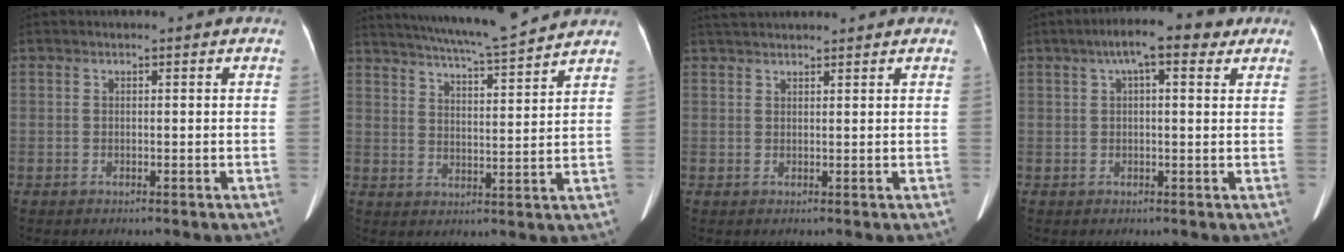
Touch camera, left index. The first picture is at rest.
{"total": 15.1, "force": [13.7, 0.0, 6.4], "torque": [-0.112, -0.003, 0.199]}
{"total": 6.8, "force": [6.3, 0.6, 2.6], "torque": [-0.038, 0.029, 0.094]}
{"total": 7.3, "force": [3.9, 1.8, 6.0], "torque": [-0.094, 0.021, 0.055]}